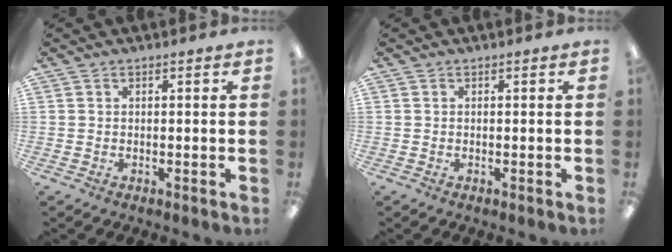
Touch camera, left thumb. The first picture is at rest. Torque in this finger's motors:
{"motor_torque": [0.01, -0.01, -0.08, 0.09, 0.00]}